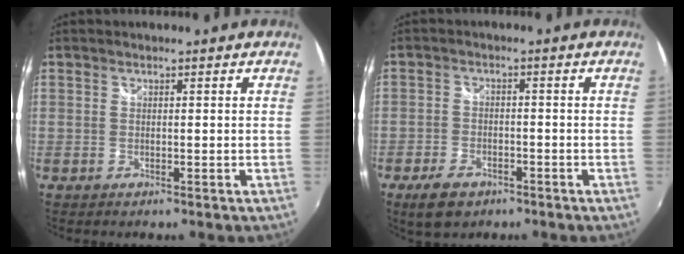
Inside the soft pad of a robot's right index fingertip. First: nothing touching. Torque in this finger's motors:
{"motor_torque": [0.45, -0.43, 0.20, 0.03]}